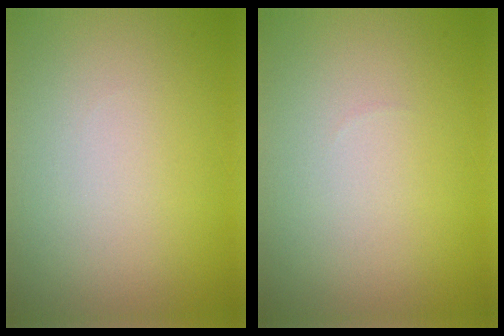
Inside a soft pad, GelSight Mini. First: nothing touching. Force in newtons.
{"total": 0.0}